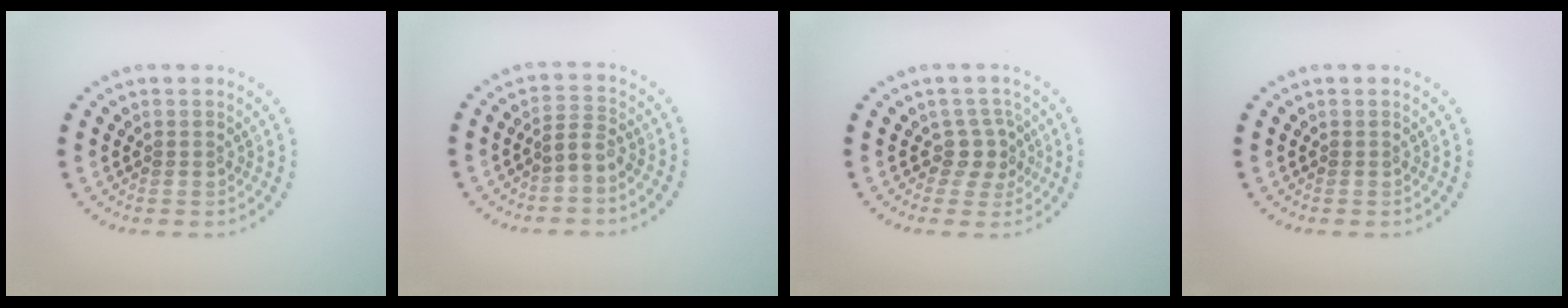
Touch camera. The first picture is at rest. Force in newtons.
{"total": 1.9, "press": 1.3, "slide": 1.3}
{"total": 2.2, "press": 1.7, "slide": 1.3}
{"total": 0.0}